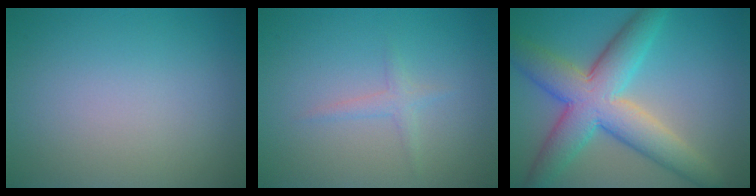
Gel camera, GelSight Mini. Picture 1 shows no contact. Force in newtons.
{"total": 1.2, "press": 1.2, "slide": 0.1}
{"total": 8.7, "press": 8.7, "slide": 0.4}